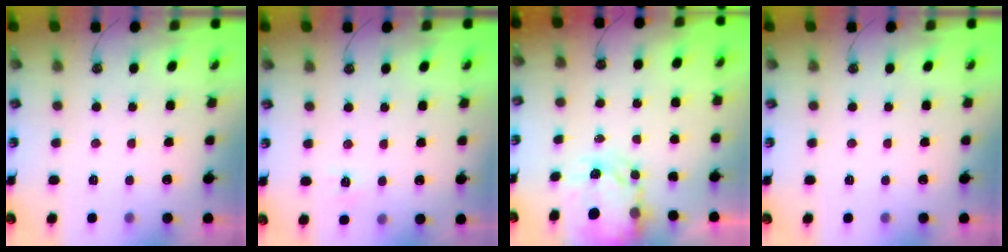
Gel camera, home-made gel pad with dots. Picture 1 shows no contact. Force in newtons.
{"total": 5.8, "press": 5.7, "slide": 0.8}
{"total": 3.9, "press": 3.9, "slide": 0.4}
{"total": 0.0}